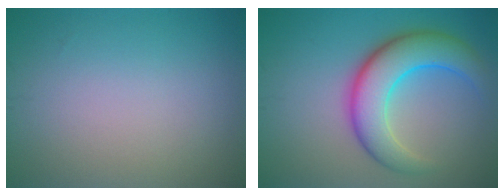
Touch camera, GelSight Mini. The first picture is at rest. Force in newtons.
{"total": 7.2, "press": 7.2, "slide": 0.1}